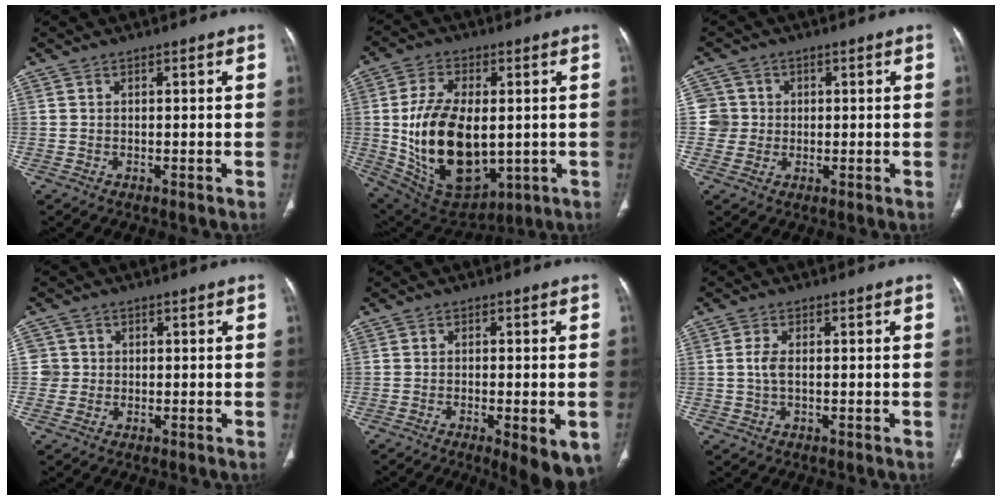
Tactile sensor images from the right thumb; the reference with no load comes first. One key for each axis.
{"total": 21.1, "fx": -0.8, "fy": 12.0, "fz": 17.3, "tx": -0.304, "ty": -0.012, "tz": 0.016}
{"total": 4.2, "fx": 0.3, "fy": 4.2, "fz": 0.0, "tx": 0.032, "ty": 0.008, "tz": 0.003}
{"total": 2.8, "fx": 0.1, "fy": 2.8, "fz": -0.1, "tx": 0.023, "ty": 0.008, "tz": 0.000}
{"total": 10.2, "fx": -4.7, "fy": 3.1, "fz": 8.5, "tx": -0.110, "ty": -0.006, "tz": -0.063}
{"total": 2.5, "fx": 0.0, "fy": 1.2, "fz": 2.2, "tx": -0.055, "ty": 0.003, "tz": -0.001}